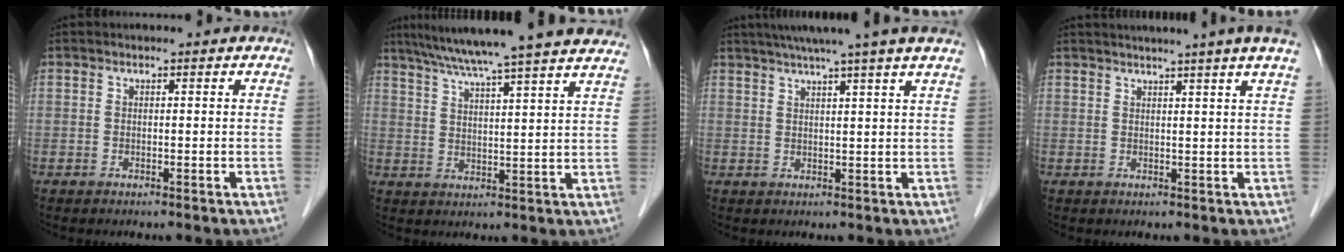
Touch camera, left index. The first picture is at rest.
{"total": 21.5, "force": [18.6, -0.4, 10.8], "torque": [-0.181, 0.010, 0.246]}
{"total": 10.6, "force": [8.5, -1.8, 6.1], "torque": [-0.091, 0.016, 0.102]}
{"total": 7.0, "force": [5.7, -1.6, 3.6], "torque": [-0.043, 0.012, 0.057]}